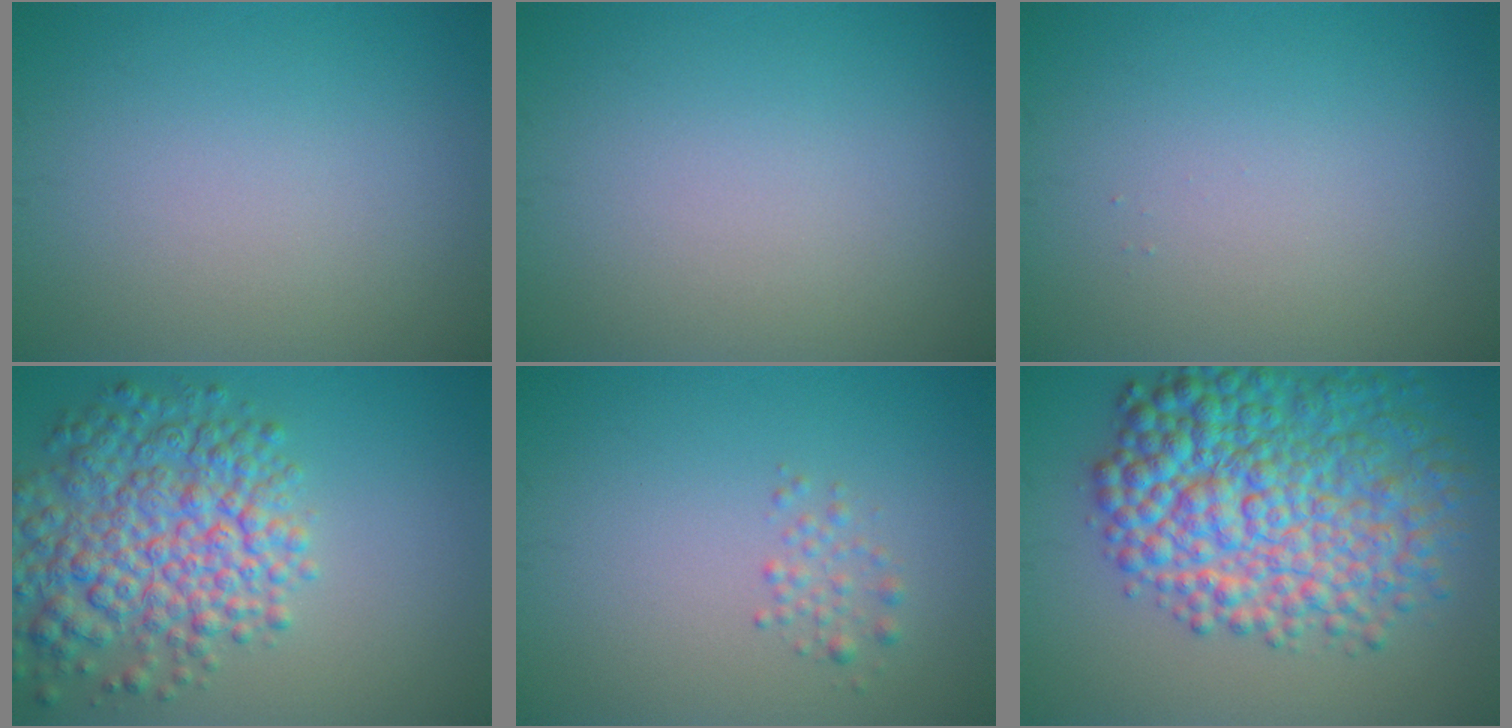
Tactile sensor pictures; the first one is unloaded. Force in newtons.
{"total": 0.0}
{"total": 0.0}
{"total": 8.0, "press": 8.0, "slide": 0.2}
{"total": 1.2, "press": 1.1, "slide": 0.1}
{"total": 10.9, "press": 10.9, "slide": 0.2}